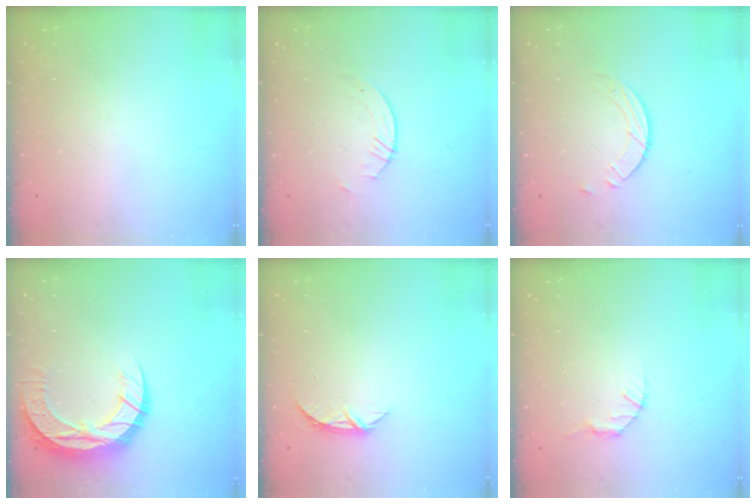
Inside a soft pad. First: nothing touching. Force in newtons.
{"total": 0.8, "press": 0.8, "slide": 0.2}
{"total": 3.7, "press": 3.7, "slide": 0.4}
{"total": 12.2, "press": 12.2, "slide": 0.9}
{"total": 5.7, "press": 5.6, "slide": 0.4}
{"total": 2.8, "press": 2.8, "slide": 0.4}